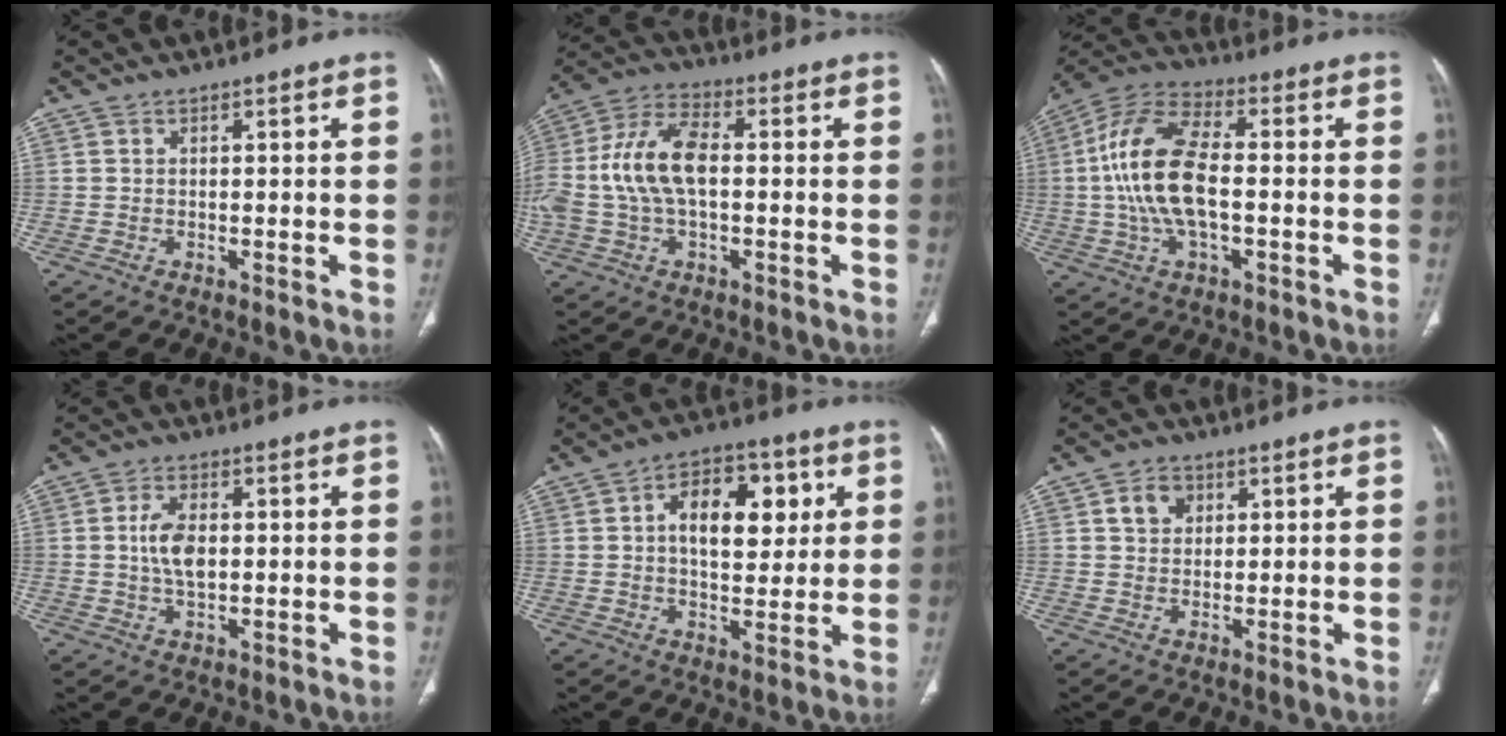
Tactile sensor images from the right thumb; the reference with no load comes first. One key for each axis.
{"total": 14.3, "fx": -0.1, "fy": 7.7, "fz": 12.0, "tx": -0.259, "ty": 0.036, "tz": -0.007}
{"total": 16.0, "fx": -0.6, "fy": 7.4, "fz": 14.2, "tx": -0.293, "ty": 0.026, "tz": -0.017}
{"total": 4.7, "fx": 0.2, "fy": 2.6, "fz": 3.9, "tx": -0.074, "ty": 0.005, "tz": 0.003}
{"total": 12.4, "fx": 2.7, "fy": 7.5, "fz": 9.5, "tx": -0.105, "ty": 0.008, "tz": 0.035}
{"total": 4.8, "fx": 1.8, "fy": 3.9, "fz": 2.1, "tx": -0.014, "ty": -0.005, "tz": 0.030}